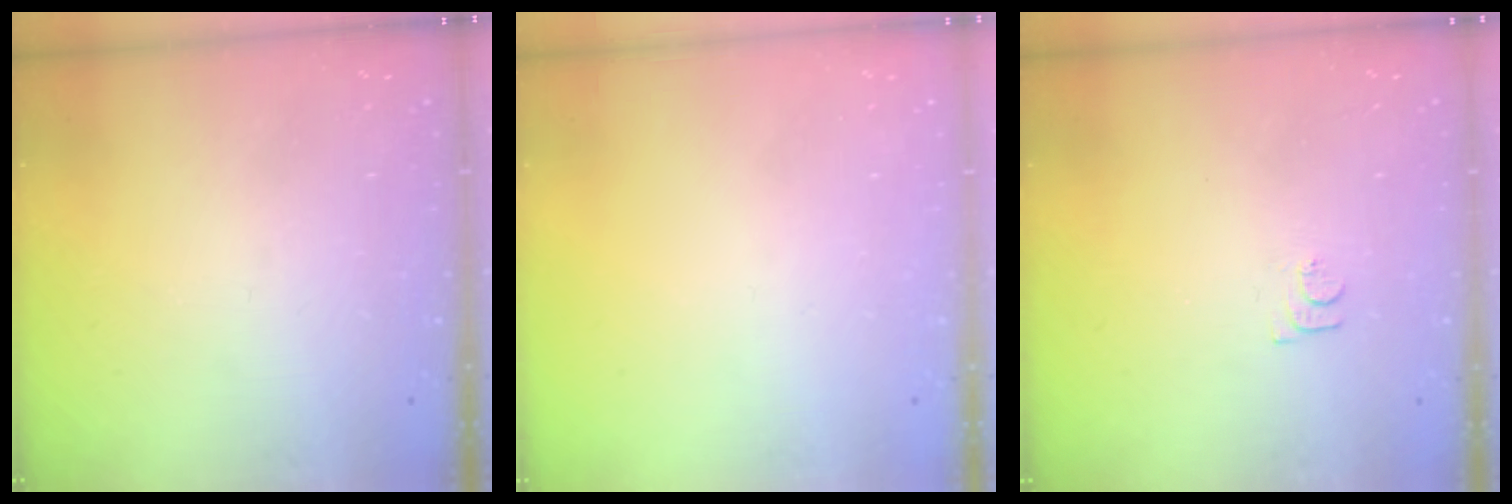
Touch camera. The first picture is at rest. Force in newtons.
{"total": 1.6, "press": 1.6, "slide": 0.1}
{"total": 3.4, "press": 3.4, "slide": 0.5}